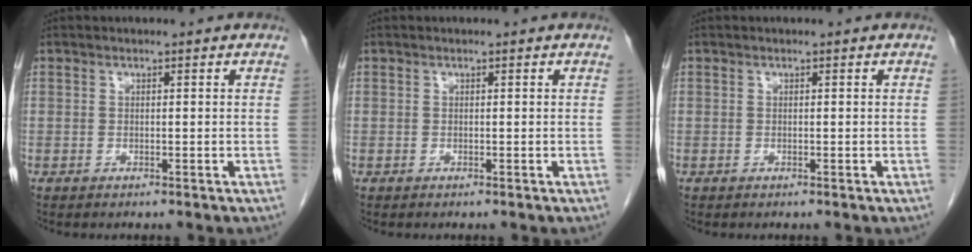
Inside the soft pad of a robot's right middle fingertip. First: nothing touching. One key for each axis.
{"total": 0.0}
{"total": 0.0}